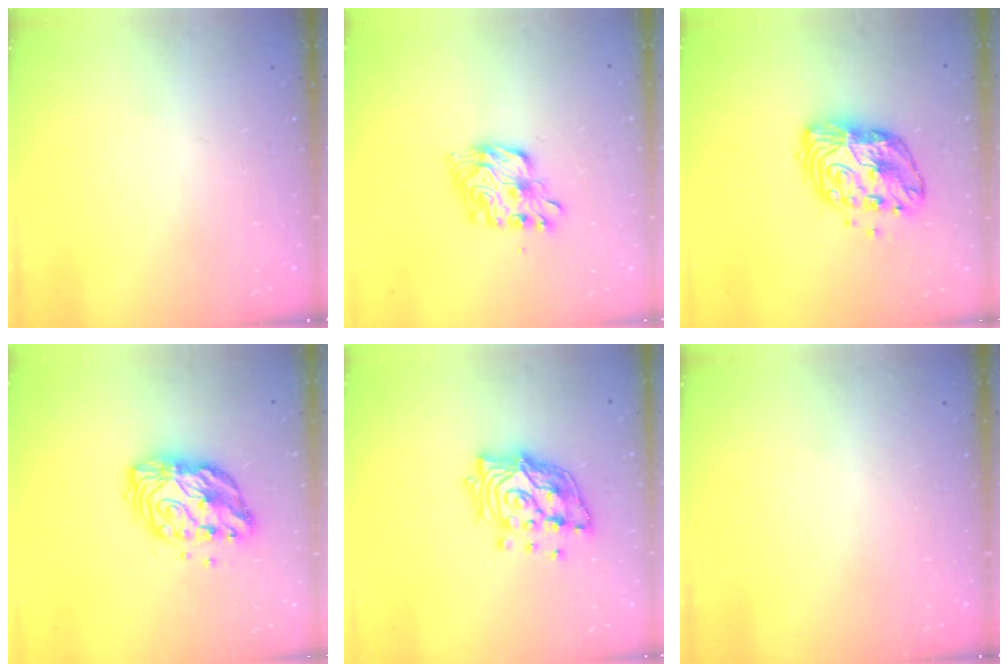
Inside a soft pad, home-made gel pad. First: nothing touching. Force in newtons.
{"total": 11.8, "press": 11.8, "slide": 0.4}
{"total": 12.3, "press": 12.3, "slide": 1.0}
{"total": 12.8, "press": 12.8, "slide": 1.1}
{"total": 15.5, "press": 15.4, "slide": 0.9}
{"total": 0.0}